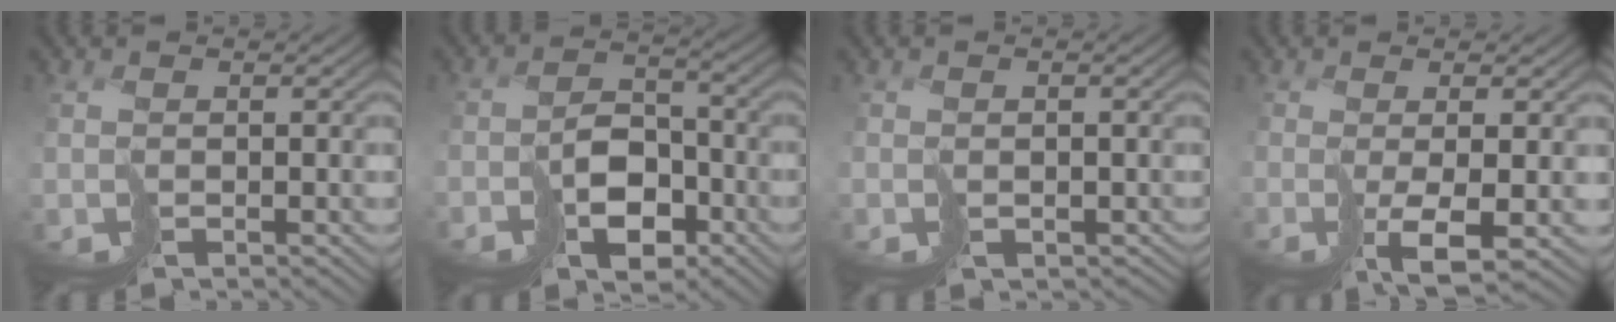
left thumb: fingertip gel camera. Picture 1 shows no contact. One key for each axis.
{"total": 5.4, "fx": -2.9, "fy": 3.5, "fz": 2.9, "tx": -0.039, "ty": -0.003, "tz": -0.047}
{"total": 0.9, "fx": -0.2, "fy": 0.9, "fz": 0.0, "tx": 0.006, "ty": -0.003, "tz": -0.001}
{"total": 3.1, "fx": -0.2, "fy": -0.3, "fz": 3.1, "tx": -0.046, "ty": 0.004, "tz": 0.002}